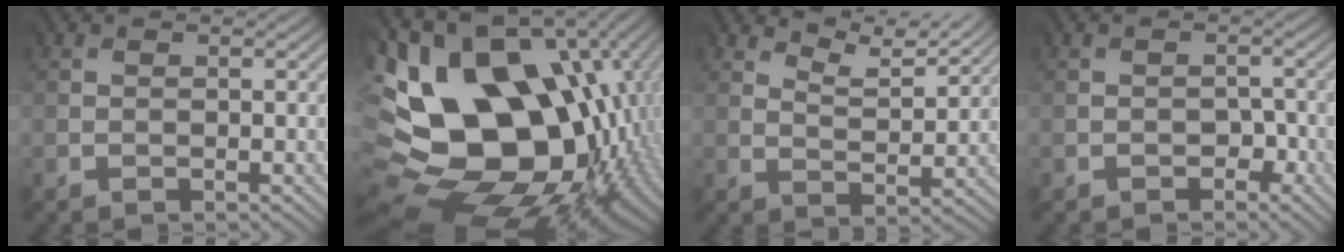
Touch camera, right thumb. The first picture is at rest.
{"total": 21.2, "force": [1.1, 15.4, 14.5], "torque": [-0.299, -0.026, 0.054]}
{"total": 5.9, "force": [5.3, 1.2, 2.2], "torque": [-0.047, 0.000, 0.100]}
{"total": 2.4, "force": [-1.7, 1.2, 1.2], "torque": [-0.009, 0.000, -0.028]}